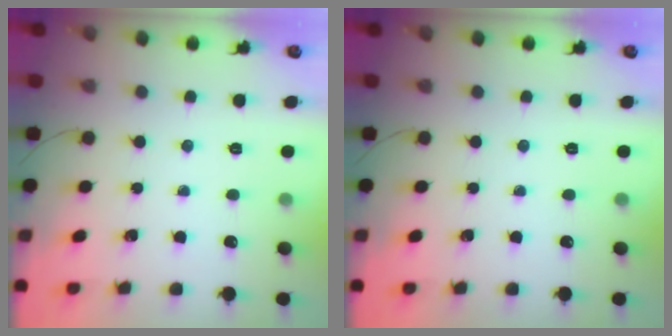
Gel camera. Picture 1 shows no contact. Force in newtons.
{"total": 0.0}